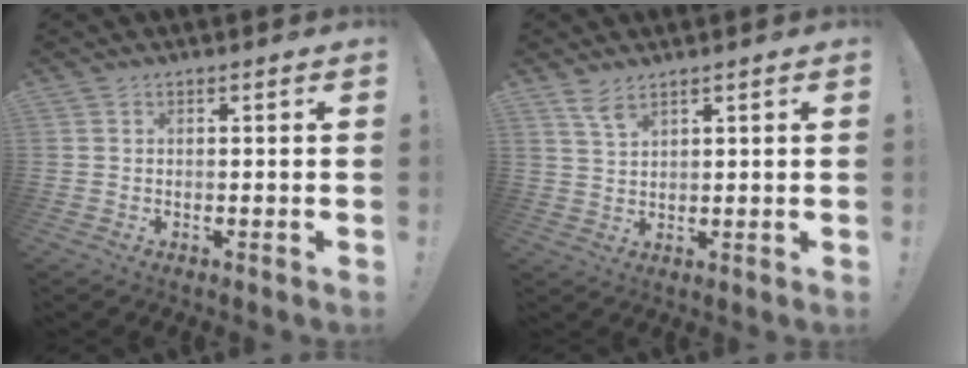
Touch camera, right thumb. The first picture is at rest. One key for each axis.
{"total": 4.5, "fx": 3.2, "fy": 1.2, "fz": 2.9, "tx": -0.055, "ty": -0.015, "tz": 0.057}